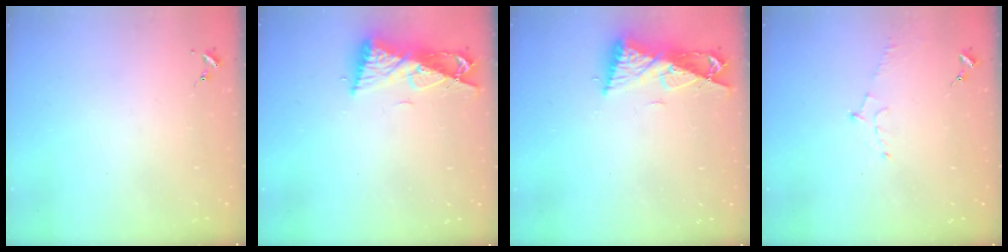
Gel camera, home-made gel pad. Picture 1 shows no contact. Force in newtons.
{"total": 9.7, "press": 9.7, "slide": 0.7}
{"total": 9.7, "press": 9.7, "slide": 0.7}
{"total": 5.7, "press": 5.7, "slide": 0.6}